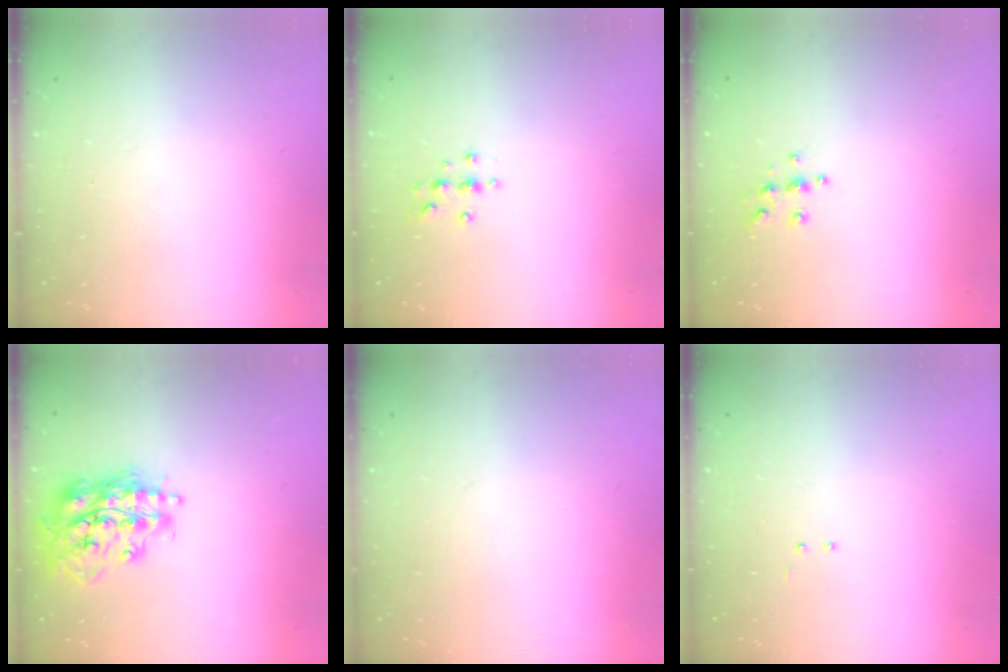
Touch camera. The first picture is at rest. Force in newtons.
{"total": 4.2, "press": 4.2, "slide": 0.5}
{"total": 5.9, "press": 5.9, "slide": 0.6}
{"total": 17.7, "press": 17.6, "slide": 1.5}
{"total": 0.0}
{"total": 3.0, "press": 2.9, "slide": 0.7}